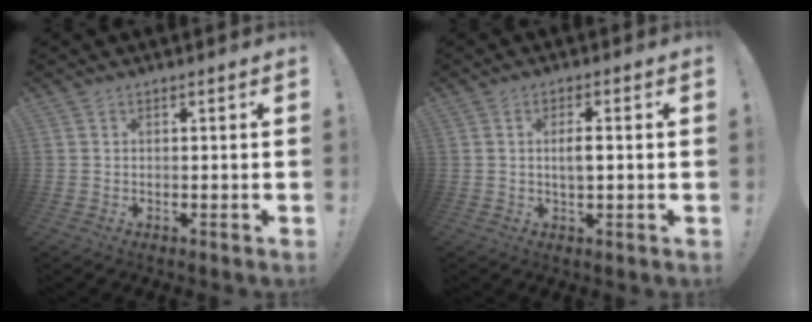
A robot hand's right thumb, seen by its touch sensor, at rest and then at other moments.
{"total": 3.3, "force": [0.0, 1.0, 3.1], "torque": [-0.046, -0.001, -0.003]}